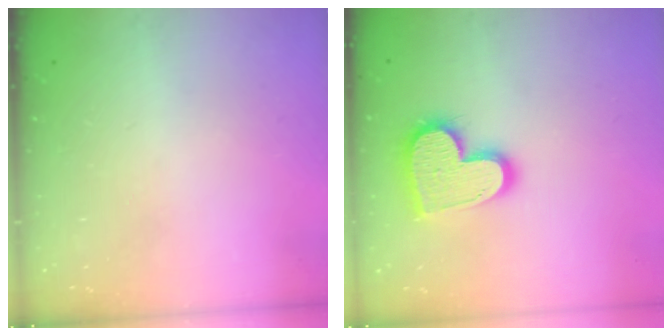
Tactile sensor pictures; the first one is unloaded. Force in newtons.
{"total": 16.5, "press": 16.5, "slide": 1.4}